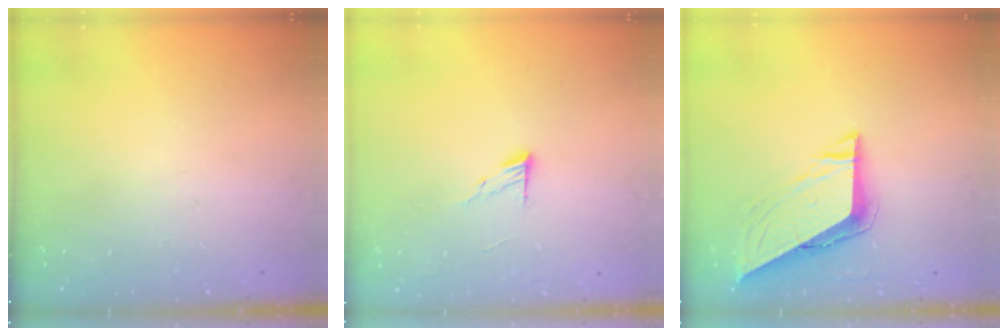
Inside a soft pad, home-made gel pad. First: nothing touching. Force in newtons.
{"total": 7.9, "press": 7.9, "slide": 0.7}
{"total": 7.8, "press": 7.8, "slide": 0.4}